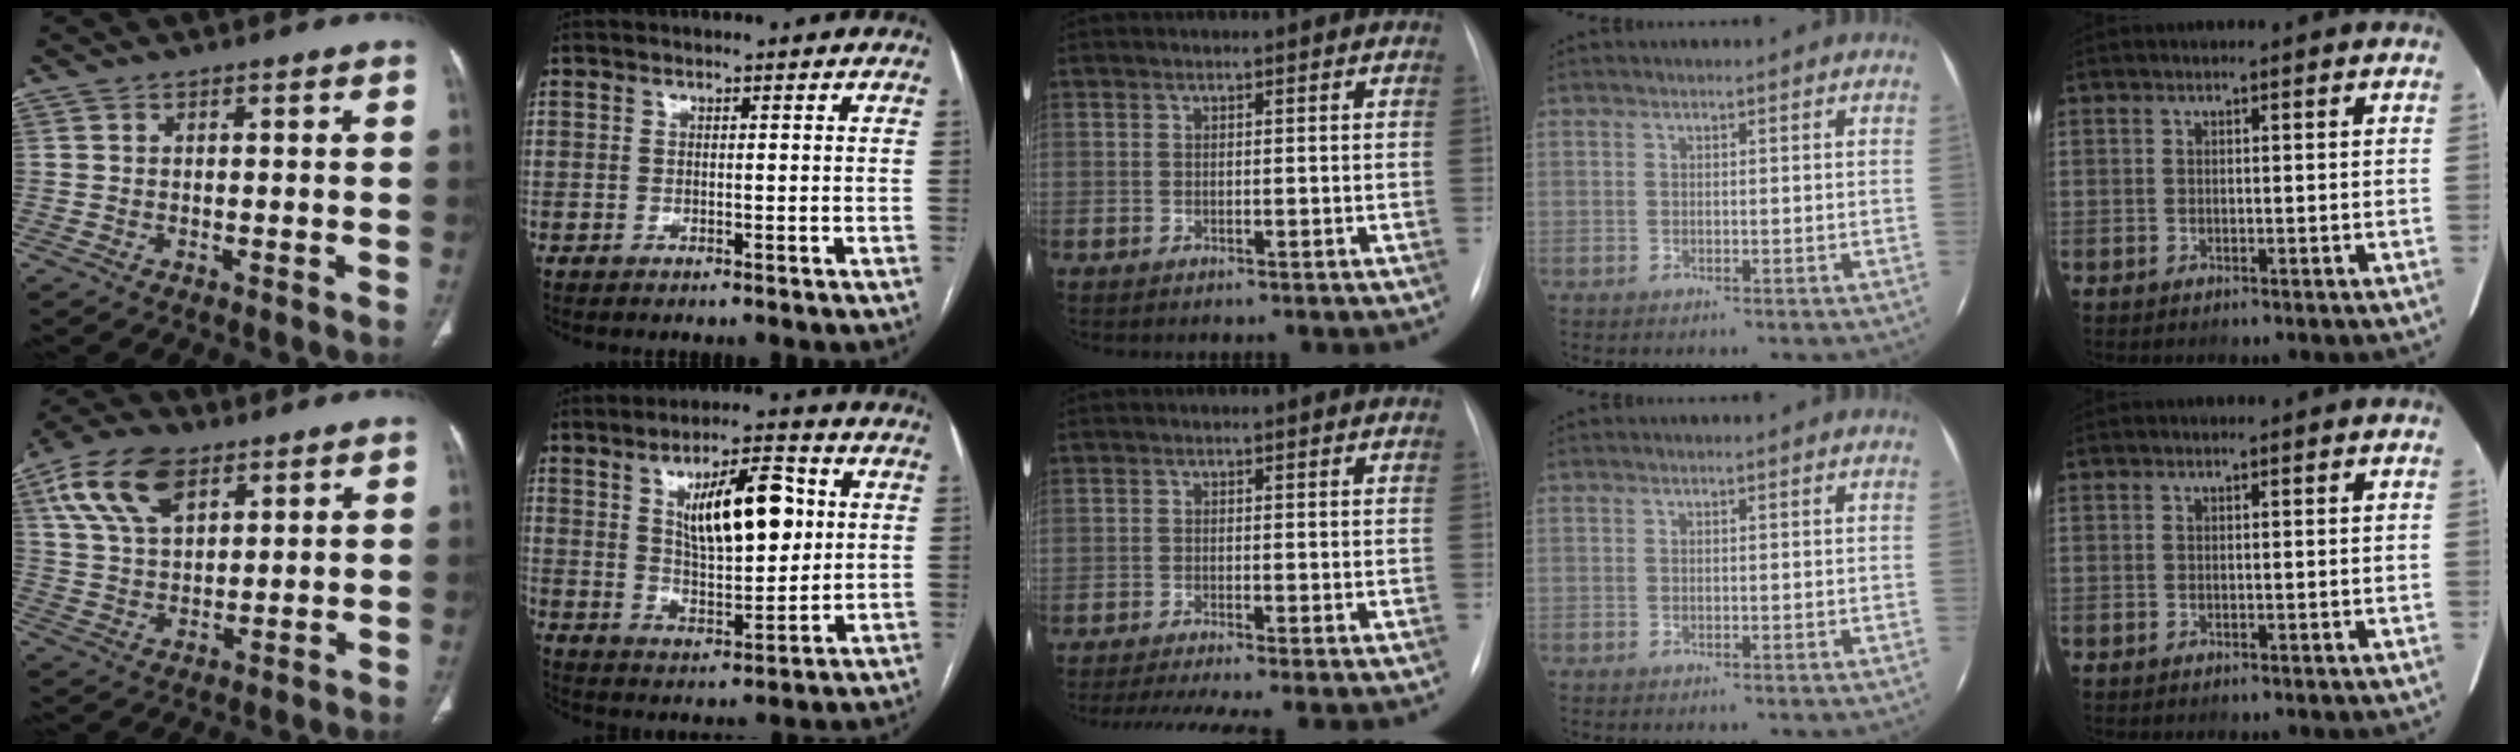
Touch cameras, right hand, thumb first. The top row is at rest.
{"thumb": {"total": 13.1, "force": [6.6, 7.2, 8.8], "torque": [-0.157, -0.009, 0.125]}, "index": {"total": 12.8, "force": [3.6, 4.2, 11.6], "torque": [-0.189, 0.009, 0.063]}, "middle": {"total": 6.4, "force": [-4.9, -0.2, 4.1], "torque": [-0.069, -0.013, -0.077]}}